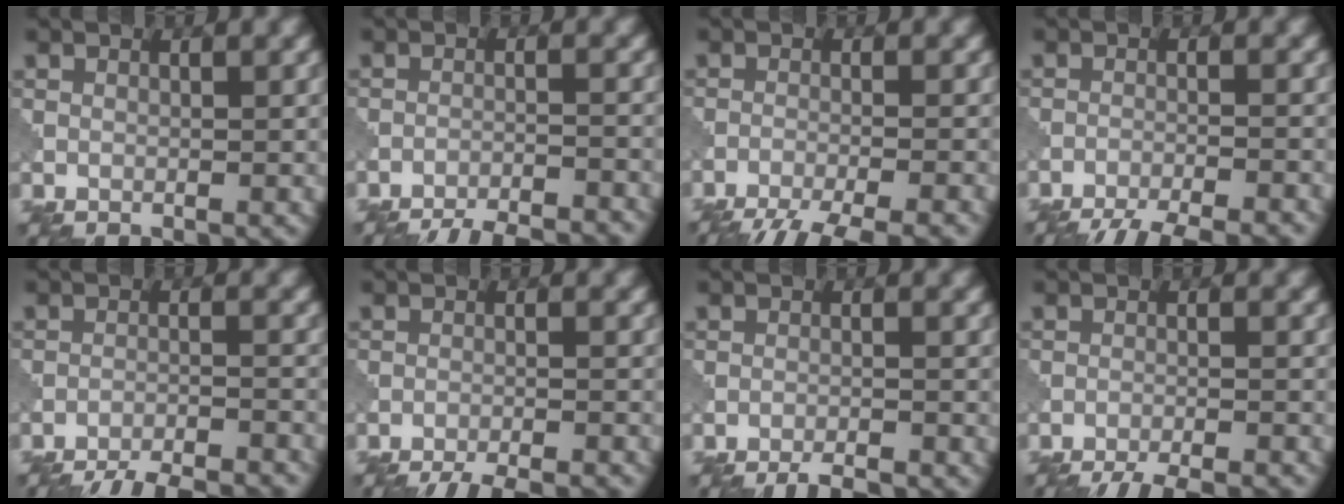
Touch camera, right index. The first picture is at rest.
{"total": 10.3, "force": [-9.8, 2.0, 2.5], "torque": [-0.023, 0.001, -0.131]}
{"total": 8.0, "force": [-6.8, 1.3, 4.0], "torque": [-0.060, -0.021, -0.104]}
{"total": 8.4, "force": [-7.7, 1.4, 3.0], "torque": [-0.043, -0.009, -0.115]}
{"total": 11.1, "force": [-10.5, 2.2, 2.8], "torque": [-0.029, -0.003, -0.141]}
{"total": 7.7, "force": [-7.2, 1.3, 2.4], "torque": [-0.026, 0.001, -0.101]}
{"total": 4.6, "force": [-4.2, 0.6, 1.7], "torque": [-0.021, -0.001, -0.063]}
{"total": 7.7, "force": [-7.2, 1.3, 2.4], "torque": [-0.028, 0.000, -0.102]}